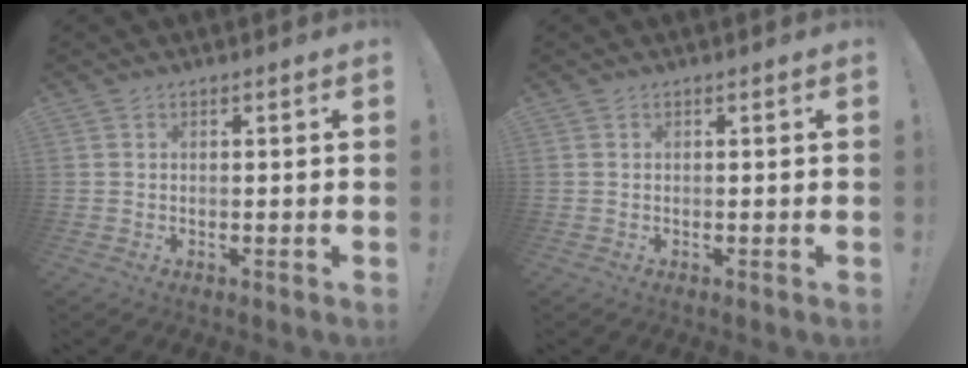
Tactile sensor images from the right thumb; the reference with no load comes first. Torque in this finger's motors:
{"motor_torque": [0.00, 0.00, 0.00, 0.00, 0.04]}